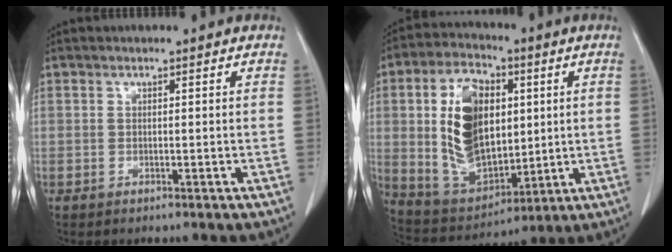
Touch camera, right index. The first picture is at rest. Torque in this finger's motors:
{"motor_torque": [0.70, 0.11, 0.80, 0.21]}